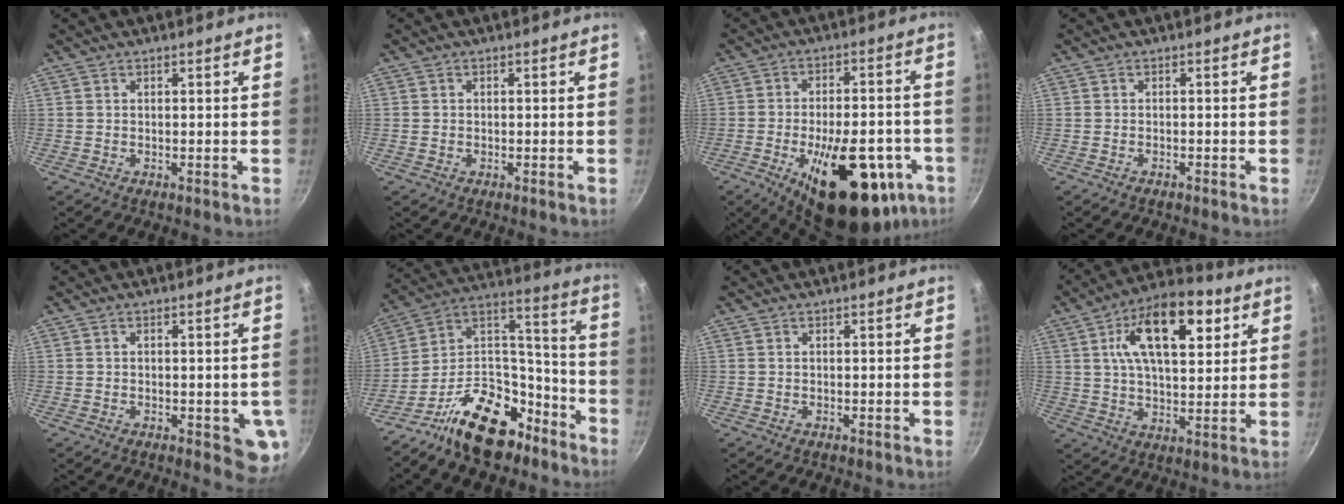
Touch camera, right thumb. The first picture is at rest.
{"total": 0.6, "force": [-0.2, 0.5, 0.2], "torque": [-0.003, 0.001, -0.005]}
{"total": 25.0, "force": [-9.8, 11.7, 19.9], "torque": [-0.249, 0.025, -0.125]}
{"total": 0.6, "force": [-0.6, 0.2, 0.2], "torque": [-0.011, 0.007, -0.012]}
{"total": 6.7, "force": [-1.4, 3.0, 5.8], "torque": [-0.044, -0.003, -0.017]}
{"total": 19.9, "force": [-12.8, 10.9, 10.6], "torque": [-0.122, 0.124, -0.217]}
{"total": 0.0}
{"total": 18.1, "force": [6.7, 9.1, 14.2], "torque": [-0.198, -0.012, 0.098]}